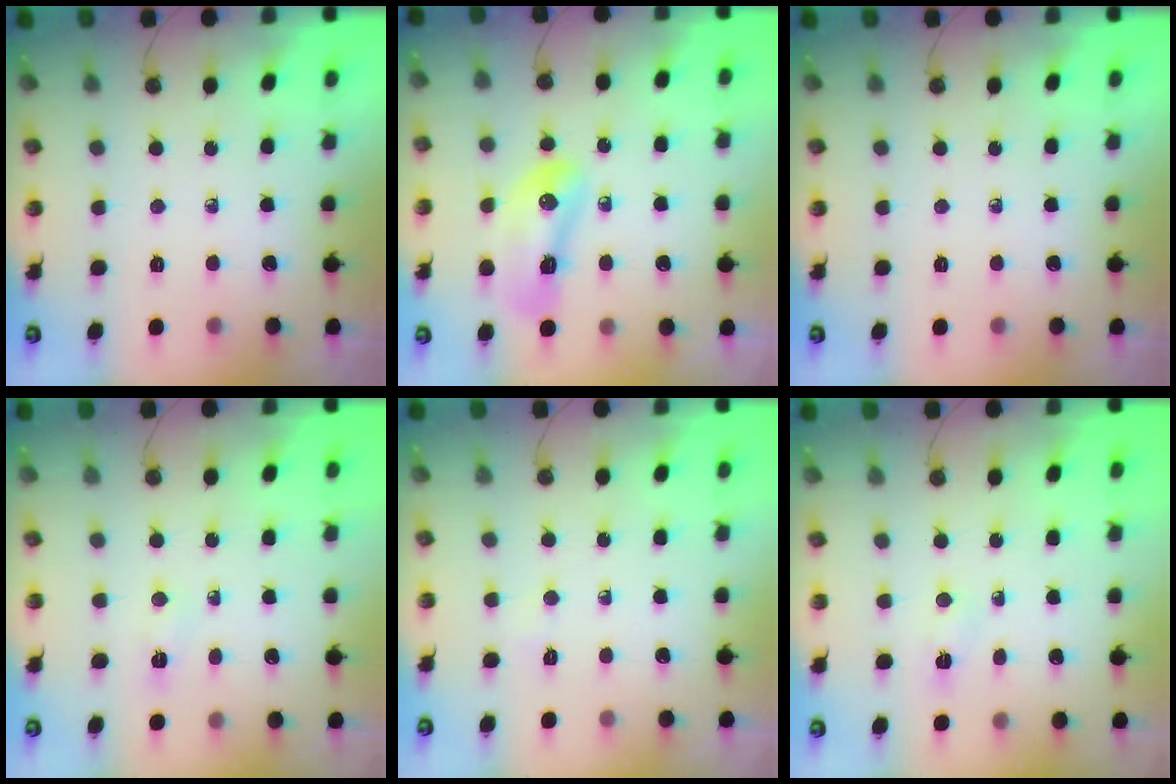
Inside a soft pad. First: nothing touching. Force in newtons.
{"total": 11.4, "press": 11.1, "slide": 2.8}
{"total": 0.0}
{"total": 3.7, "press": 3.1, "slide": 2.0}
{"total": 2.8, "press": 2.7, "slide": 0.4}
{"total": 2.9, "press": 2.9, "slide": 0.4}